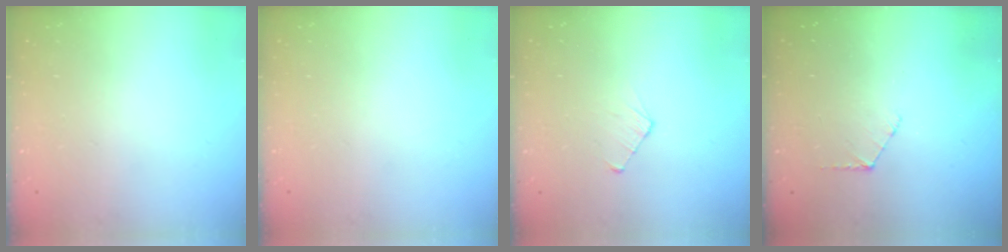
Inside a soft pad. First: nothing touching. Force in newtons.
{"total": 0.0}
{"total": 4.0, "press": 4.0, "slide": 0.4}
{"total": 5.6, "press": 5.6, "slide": 0.6}